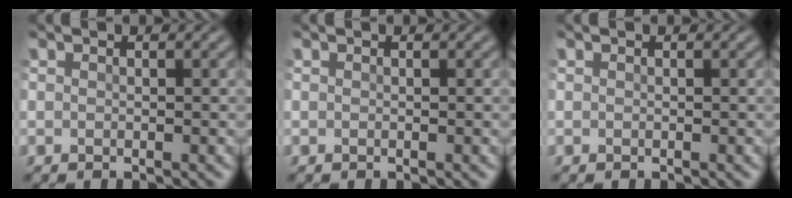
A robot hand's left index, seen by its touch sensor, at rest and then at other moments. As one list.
[{"total": 0.0}, {"total": 0.0}]